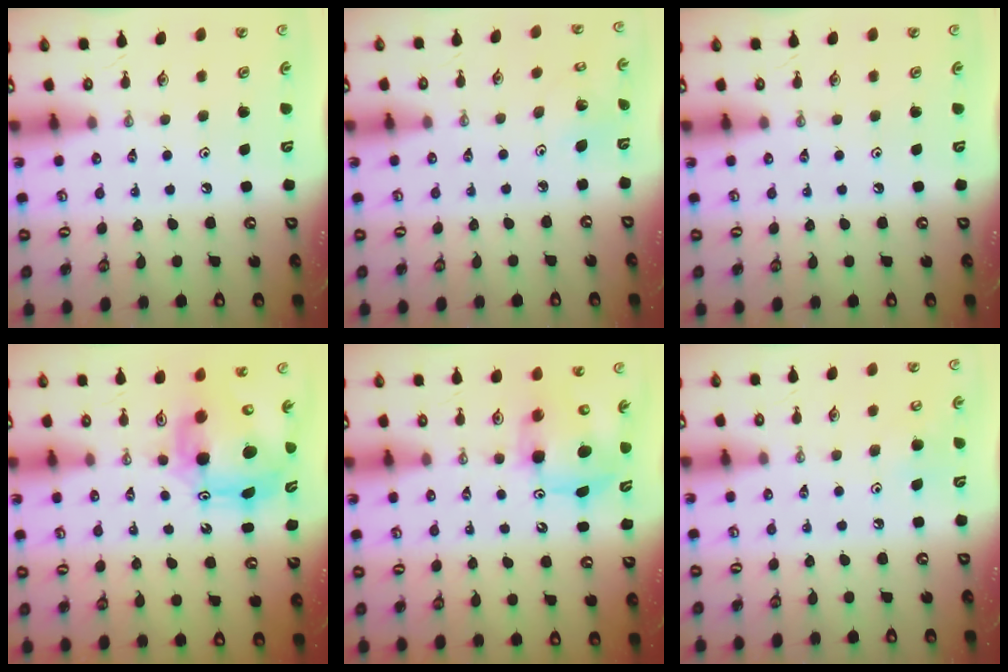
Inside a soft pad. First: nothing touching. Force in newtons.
{"total": 2.3, "press": 2.3, "slide": 0.2}
{"total": 0.0}
{"total": 11.3, "press": 11.2, "slide": 1.1}
{"total": 9.6, "press": 9.4, "slide": 1.9}
{"total": 6.4, "press": 6.4, "slide": 0.7}